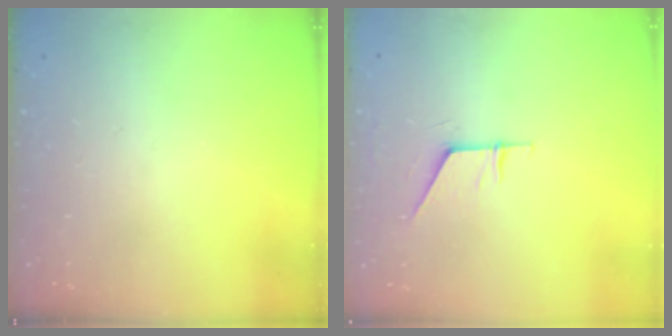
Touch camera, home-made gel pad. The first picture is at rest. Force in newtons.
{"total": 5.8, "press": 5.8, "slide": 0.6}